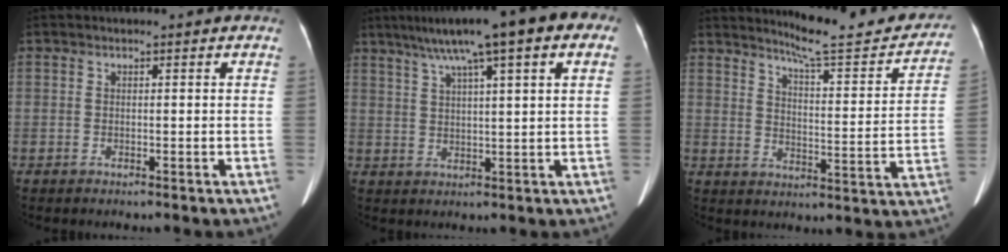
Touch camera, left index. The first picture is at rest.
{"total": 14.9, "force": [8.5, 1.9, 12.1], "torque": [-0.187, 0.049, 0.121]}
{"total": 16.4, "force": [15.0, 1.9, 6.2], "torque": [-0.077, -0.041, 0.187]}